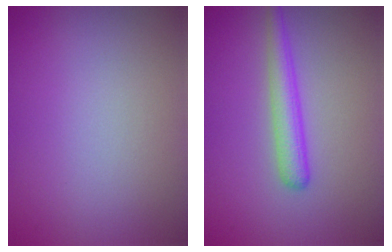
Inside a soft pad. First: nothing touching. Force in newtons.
{"total": 2.7, "press": 2.7, "slide": 0.1}